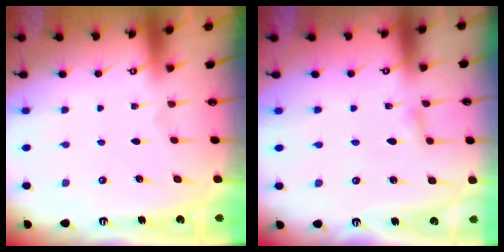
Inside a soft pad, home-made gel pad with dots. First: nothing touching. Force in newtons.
{"total": 2.9, "press": 2.9, "slide": 0.3}